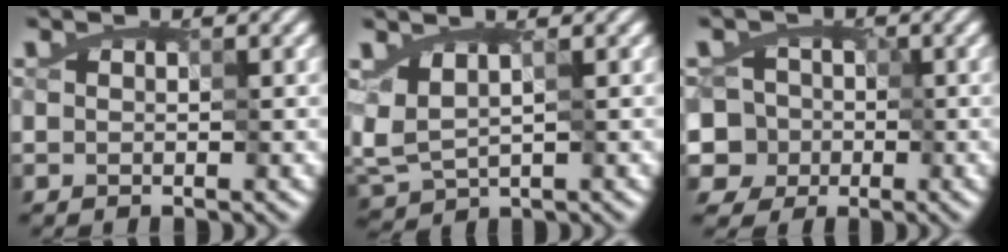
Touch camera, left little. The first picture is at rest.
{"total": 2.4, "force": [0.0, 1.2, 2.0], "torque": [-0.052, -0.001, 0.005]}
{"total": 6.9, "force": [-2.0, 6.0, 2.7], "torque": [-0.035, 0.018, -0.077]}